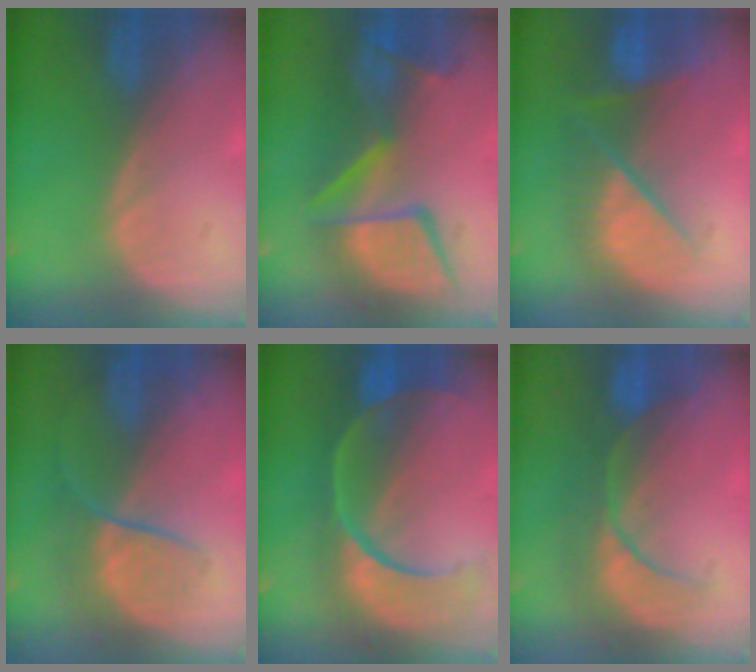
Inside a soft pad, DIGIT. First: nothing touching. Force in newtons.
{"total": 11.5, "press": 10.7, "slide": 4.4}
{"total": 8.8, "press": 8.0, "slide": 3.8}
{"total": 6.4, "press": 6.0, "slide": 2.2}
{"total": 12.0, "press": 9.7, "slide": 7.0}
{"total": 8.0, "press": 7.9, "slide": 1.6}